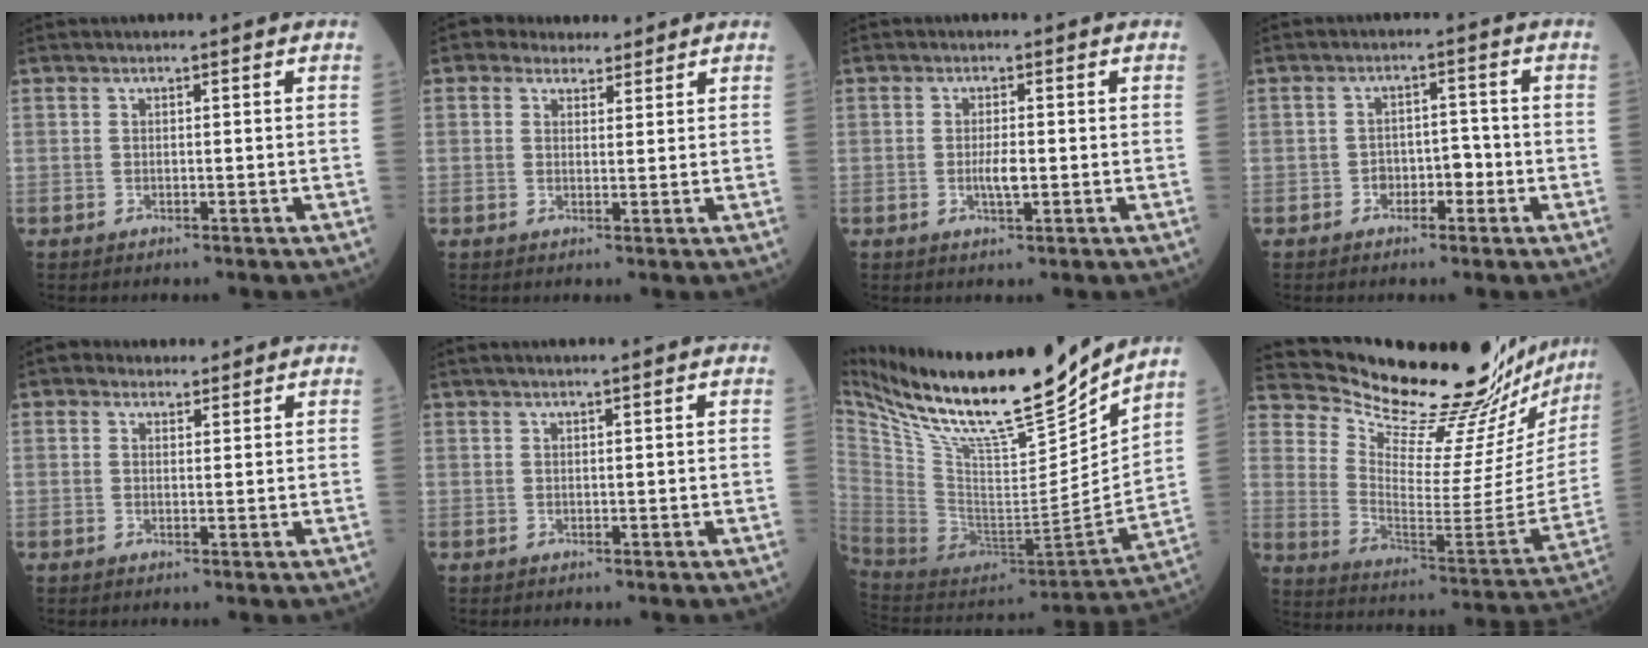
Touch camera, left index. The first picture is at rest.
{"total": 4.1, "force": [3.3, 2.3, 0.8], "torque": [-0.006, 0.013, 0.049]}
{"total": 2.5, "force": [-0.5, 0.6, 2.4], "torque": [-0.050, -0.003, -0.008]}
{"total": 3.2, "force": [-1.5, 1.9, 2.1], "torque": [-0.026, 0.012, -0.026]}
{"total": 2.5, "force": [1.9, 1.6, 0.4], "torque": [-0.008, 0.012, 0.026]}
{"total": 1.9, "force": [1.5, -0.1, 1.2], "torque": [-0.015, 0.014, 0.024]}
{"total": 25.2, "force": [20.0, 3.3, 15.0], "torque": [-0.275, -0.025, 0.349]}
{"total": 25.7, "force": [24.2, 2.7, 8.3], "torque": [-0.145, -0.131, 0.326]}